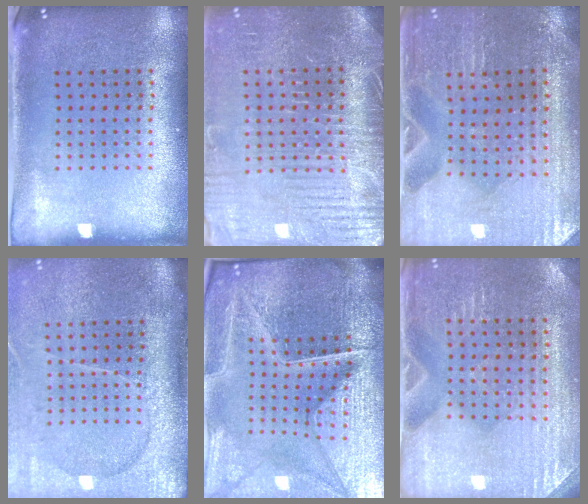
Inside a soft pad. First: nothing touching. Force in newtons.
{"total": 4.1, "press": 3.7, "slide": 1.6}
{"total": 1.2, "press": 1.2, "slide": 0.0}
{"total": 4.3, "press": 3.5, "slide": 2.4}
{"total": 6.8, "press": 6.0, "slide": 3.1}
{"total": 3.1, "press": 3.1, "slide": 0.3}